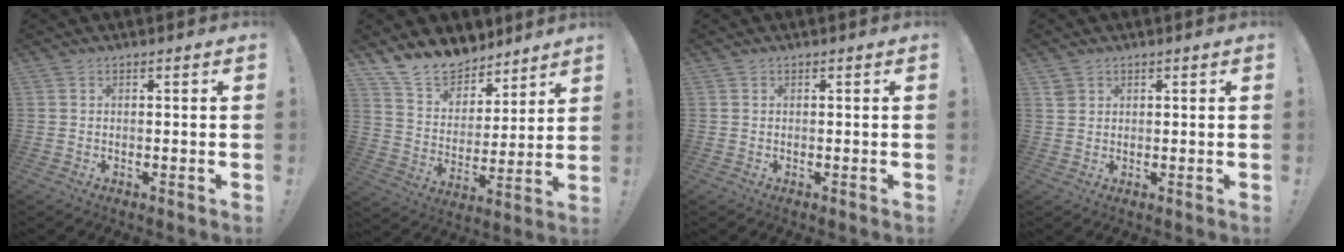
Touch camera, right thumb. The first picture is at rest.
{"total": 13.9, "force": [11.7, 6.9, 3.0], "torque": [-0.059, -0.094, 0.220]}
{"total": 0.0}
{"total": 2.0, "force": [1.4, 1.4, 0.5], "torque": [-0.008, -0.003, 0.027]}